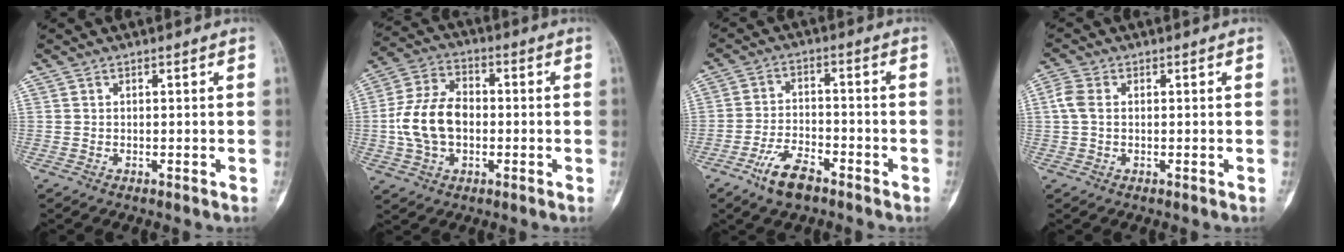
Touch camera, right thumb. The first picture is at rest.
{"total": 12.5, "force": [-1.0, 8.4, 9.2], "torque": [-0.171, 0.026, -0.023]}
{"total": 7.7, "force": [-5.0, 3.4, 4.8], "torque": [-0.089, 0.024, -0.092]}
{"total": 3.5, "force": [0.3, 2.4, 2.5], "torque": [-0.066, 0.009, 0.002]}